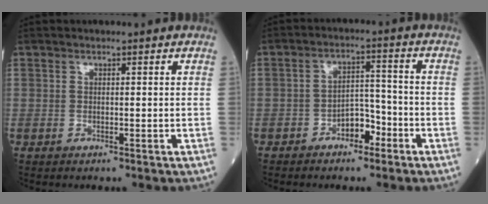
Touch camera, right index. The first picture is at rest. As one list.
[{"total": 4.7, "force": [-2.8, 2.4, 2.9], "torque": [-0.041, 0.017, -0.050]}]